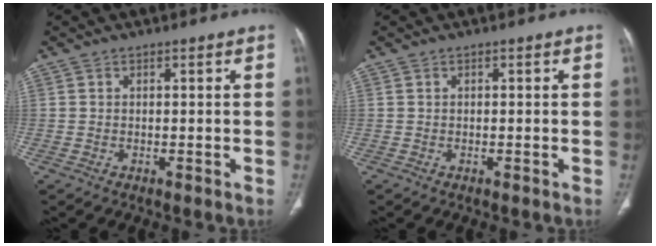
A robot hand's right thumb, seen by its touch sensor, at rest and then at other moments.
{"total": 0.0}